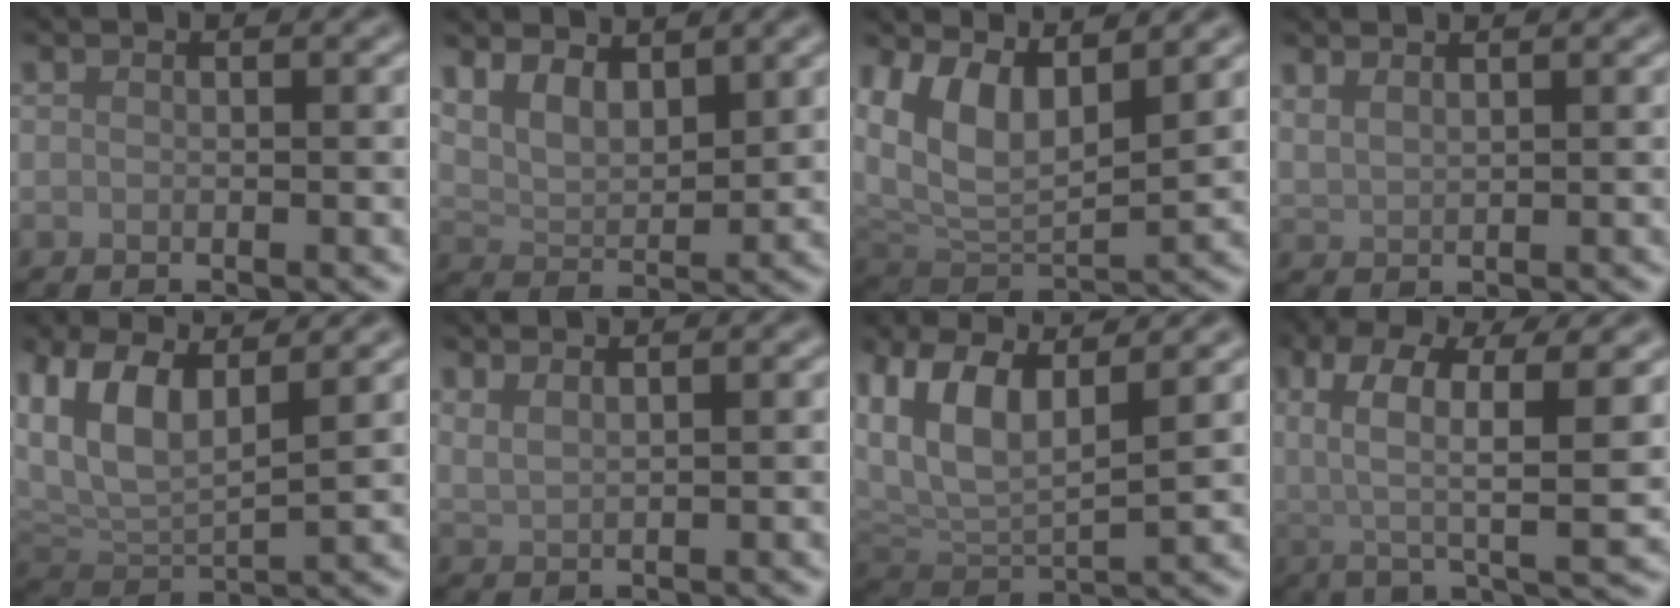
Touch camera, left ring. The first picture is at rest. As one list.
[{"total": 4.1, "force": [2.7, 1.8, 2.4], "torque": [-0.054, -0.005, 0.050]}, {"total": 7.2, "force": [3.6, 3.7, 5.0], "torque": [-0.099, -0.012, 0.067]}, {"total": 1.6, "force": [1.4, 0.4, 0.6], "torque": [-0.014, 0.002, 0.029]}, {"total": 7.0, "force": [3.4, 3.3, 5.1], "torque": [-0.100, 0.008, 0.064]}, {"total": 2.0, "force": [1.6, 0.7, 1.0], "torque": [-0.016, 0.003, 0.026]}, {"total": 7.8, "force": [3.7, 3.7, 5.8], "torque": [-0.111, 0.018, 0.065]}, {"total": 8.1, "force": [1.8, 3.0, 7.3], "torque": [-0.147, -0.003, 0.024]}]